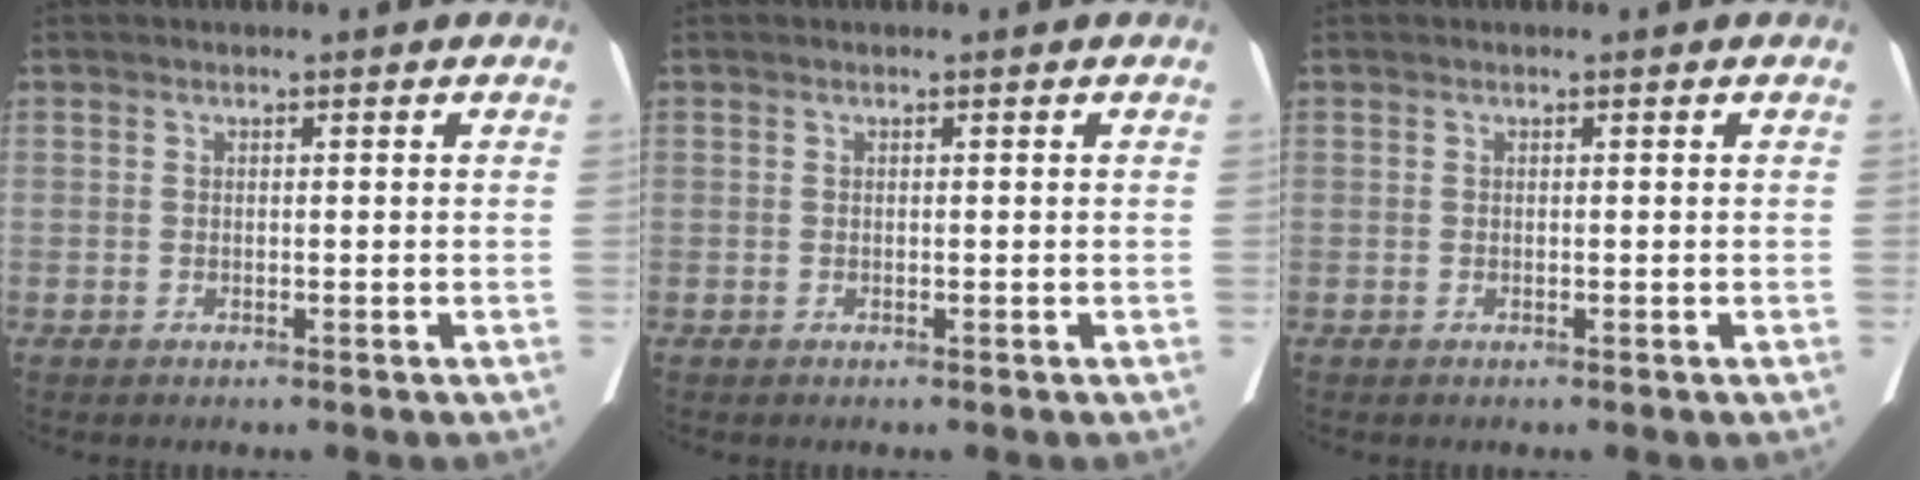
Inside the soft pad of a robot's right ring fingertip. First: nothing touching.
{"total": 0.0}
{"total": 0.0}